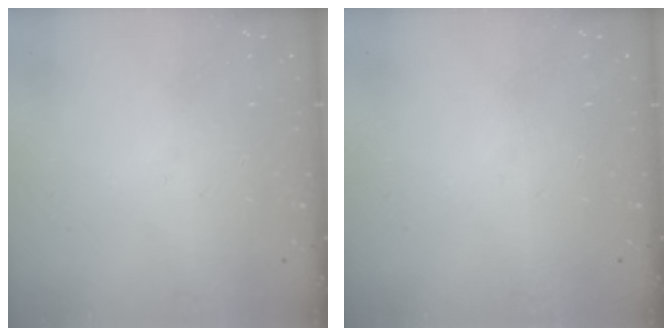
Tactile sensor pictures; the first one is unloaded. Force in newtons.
{"total": 0.0}